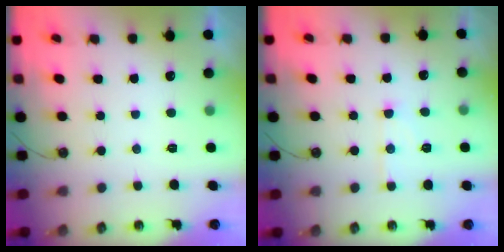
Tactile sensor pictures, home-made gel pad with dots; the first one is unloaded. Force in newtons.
{"total": 7.4, "press": 7.4, "slide": 0.5}